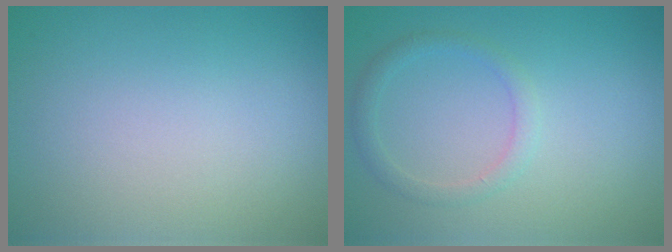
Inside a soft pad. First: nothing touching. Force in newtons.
{"total": 1.6, "press": 1.6, "slide": 0.1}